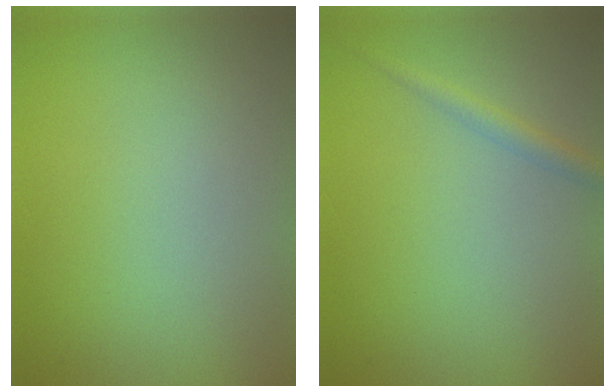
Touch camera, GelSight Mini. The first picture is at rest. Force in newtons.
{"total": 1.5, "press": 1.5, "slide": 0.1}